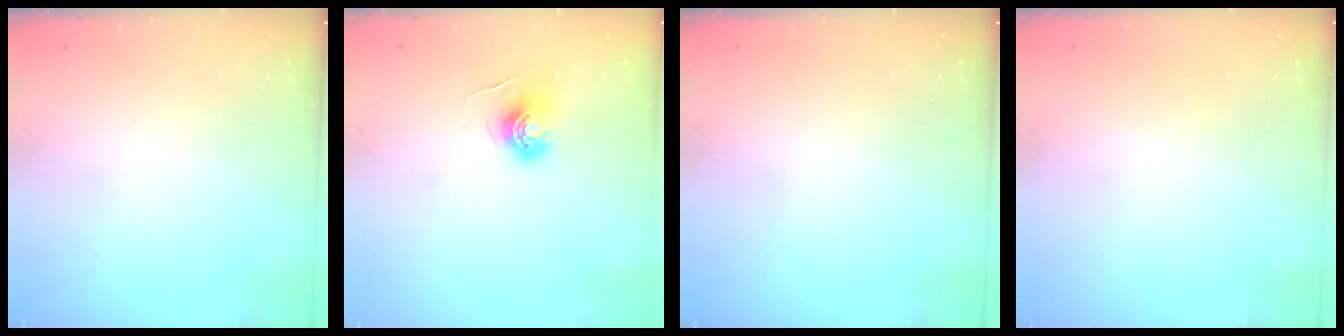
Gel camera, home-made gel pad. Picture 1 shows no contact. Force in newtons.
{"total": 6.0, "press": 6.0, "slide": 0.3}
{"total": 0.0}
{"total": 0.9, "press": 0.9, "slide": 0.1}